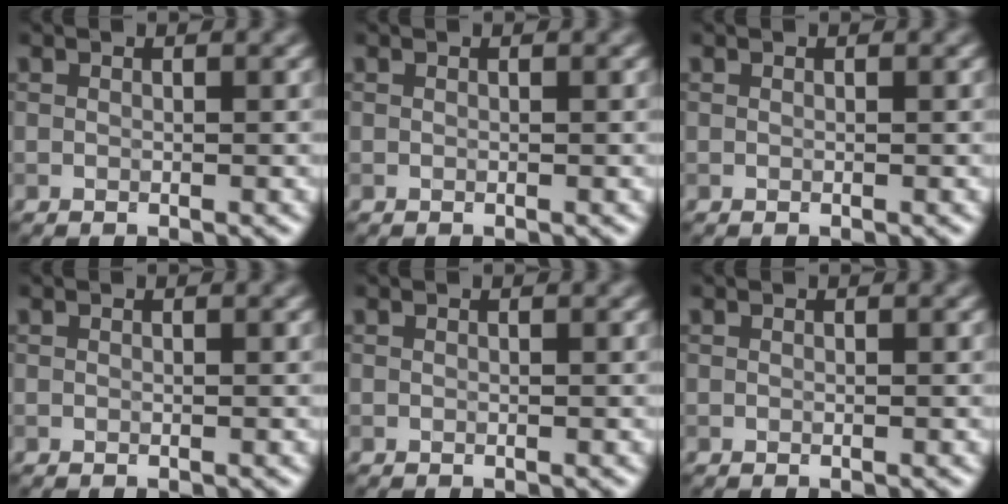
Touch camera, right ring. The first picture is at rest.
{"total": 0.0}
{"total": 0.0}
{"total": 0.0}
{"total": 0.0}
{"total": 0.0}